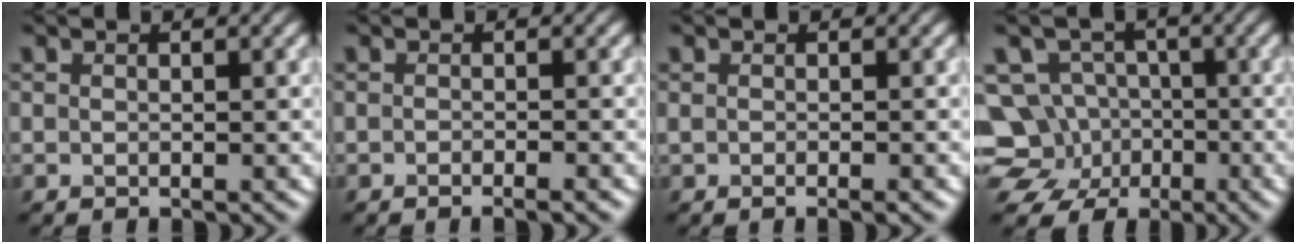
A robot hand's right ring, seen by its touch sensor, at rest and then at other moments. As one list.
[{"total": 1.3, "force": [-0.8, 0.2, 1.0], "torque": [-0.011, -0.002, -0.013]}, {"total": 1.3, "force": [-0.5, 0.3, 1.2], "torque": [-0.015, -0.007, -0.010]}, {"total": 11.1, "force": [-4.0, 9.7, 3.5], "torque": [-0.055, -0.005, -0.099]}]